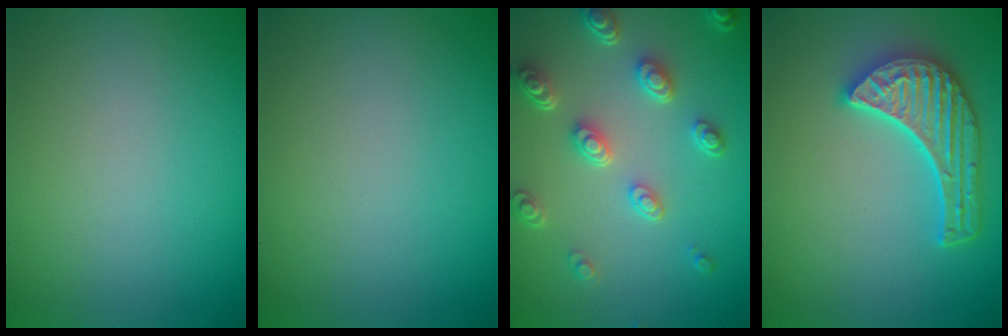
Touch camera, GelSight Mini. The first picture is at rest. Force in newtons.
{"total": 0.0}
{"total": 5.0, "press": 3.7, "slide": 3.3}
{"total": 5.5, "press": 4.5, "slide": 3.2}